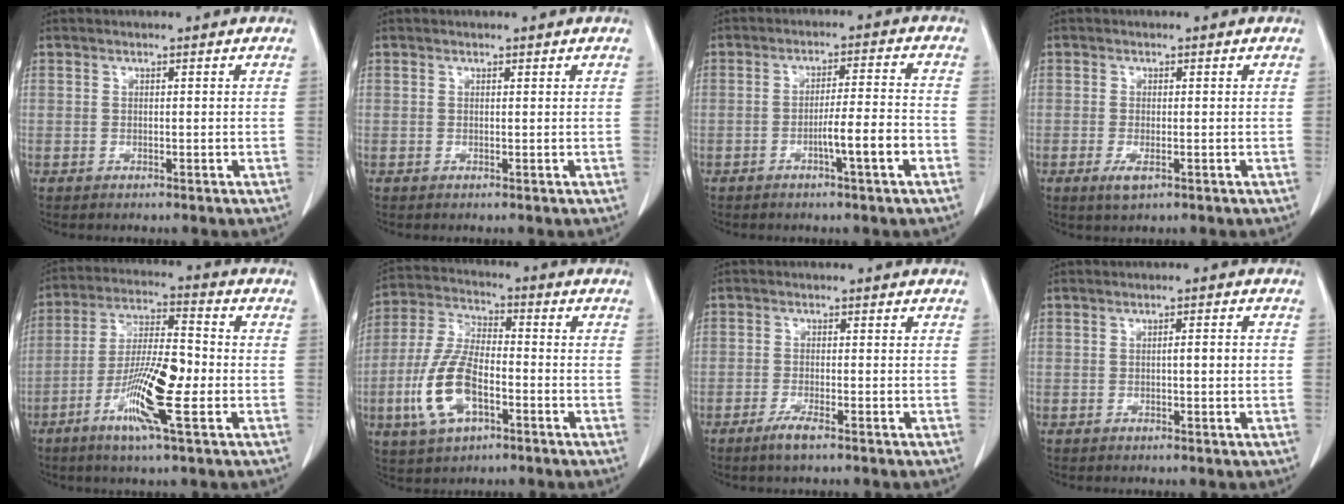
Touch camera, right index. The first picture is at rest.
{"total": 0.0}
{"total": 6.5, "force": [-2.7, -0.2, 5.9], "torque": [-0.091, 0.002, -0.044]}
{"total": 2.1, "force": [-0.9, 0.6, 1.8], "torque": [-0.037, -0.007, -0.010]}
{"total": 12.8, "force": [-4.0, 1.4, 12.0], "torque": [-0.227, -0.006, -0.078]}
{"total": 11.8, "force": [-3.9, 5.1, 9.9], "torque": [-0.232, -0.001, -0.075]}
{"total": 2.7, "force": [-1.9, 0.1, 2.0], "torque": [-0.045, -0.006, -0.036]}
{"total": 2.3, "force": [-0.1, 0.2, 2.3], "torque": [-0.036, 0.002, -0.001]}